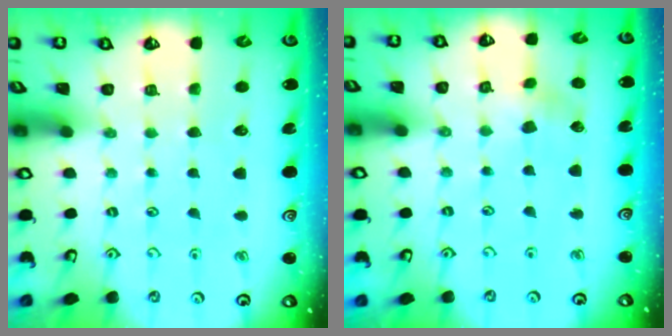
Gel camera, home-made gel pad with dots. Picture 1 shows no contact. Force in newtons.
{"total": 3.8, "press": 3.8, "slide": 0.5}